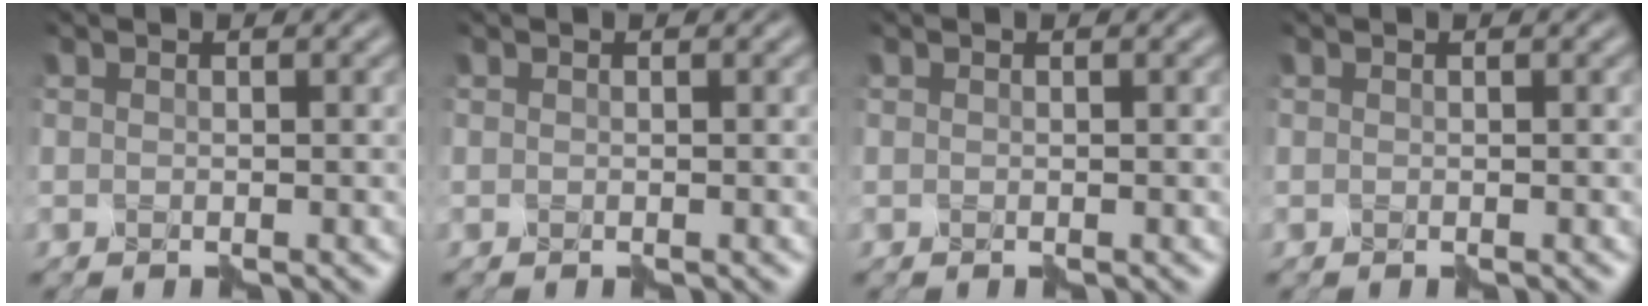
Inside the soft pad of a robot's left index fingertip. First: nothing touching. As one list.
[{"total": 0.0}, {"total": 0.0}, {"total": 0.0}]